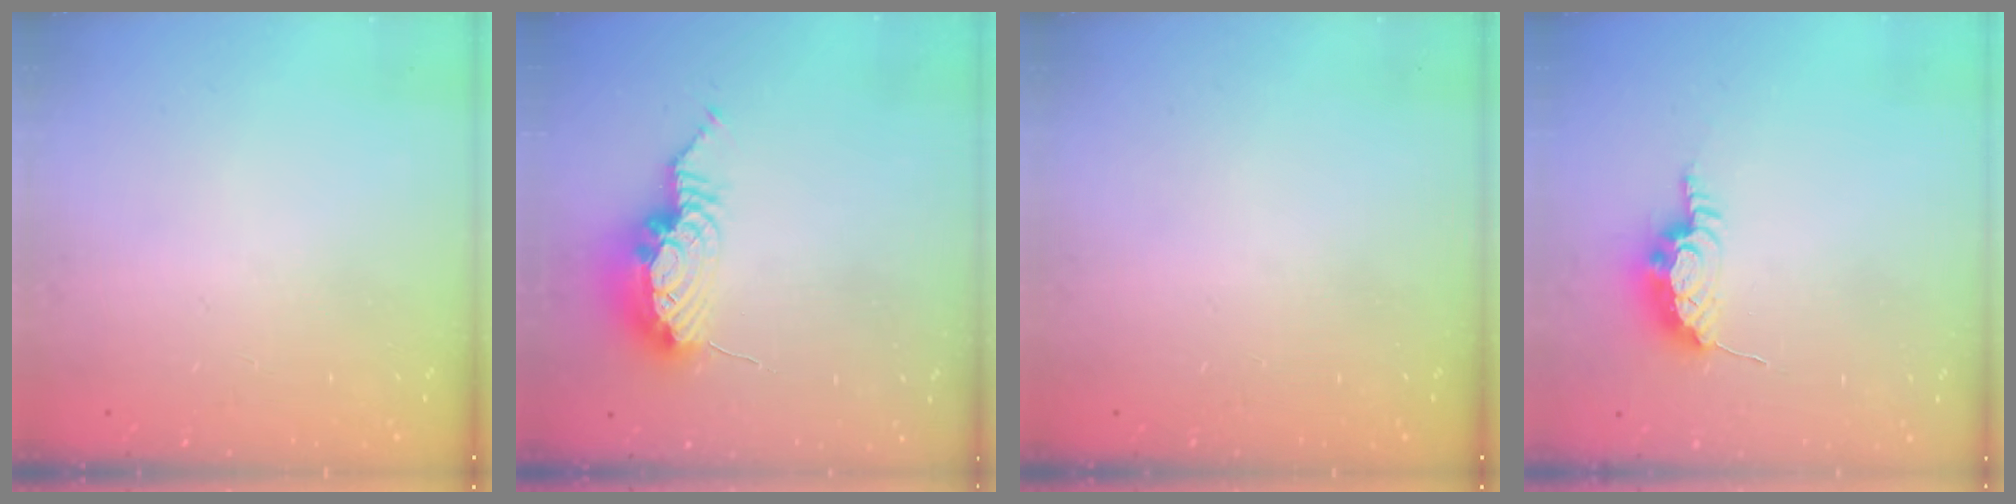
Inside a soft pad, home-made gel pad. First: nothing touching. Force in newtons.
{"total": 11.2, "press": 10.9, "slide": 2.9}
{"total": 0.0}
{"total": 8.7, "press": 8.7, "slide": 0.5}